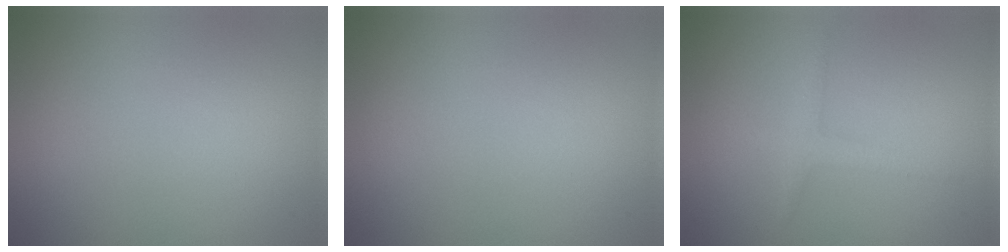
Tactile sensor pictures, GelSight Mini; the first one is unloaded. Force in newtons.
{"total": 0.0}
{"total": 1.6, "press": 1.6, "slide": 0.1}